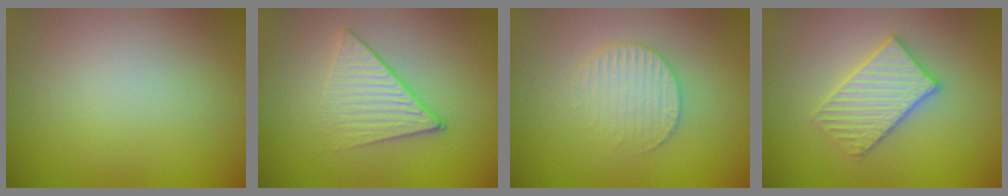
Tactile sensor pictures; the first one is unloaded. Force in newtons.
{"total": 4.2, "press": 2.9, "slide": 3.1}
{"total": 2.8, "press": 2.7, "slide": 0.6}
{"total": 3.4, "press": 3.4, "slide": 0.5}